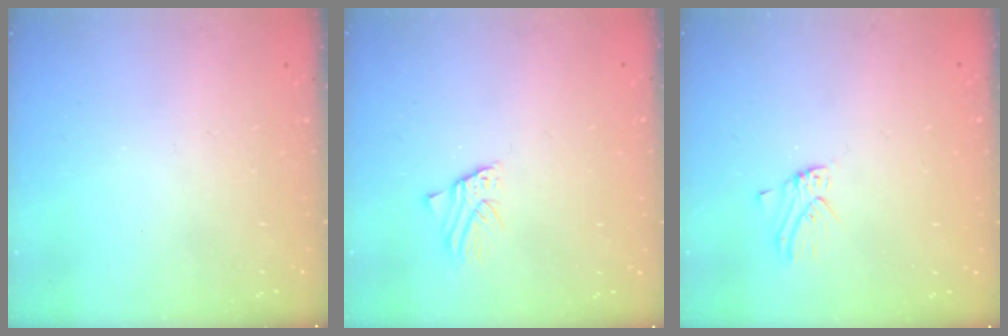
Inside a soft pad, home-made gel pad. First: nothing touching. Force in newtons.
{"total": 1.4, "press": 1.4, "slide": 0.0}
{"total": 1.4, "press": 1.4, "slide": 0.1}